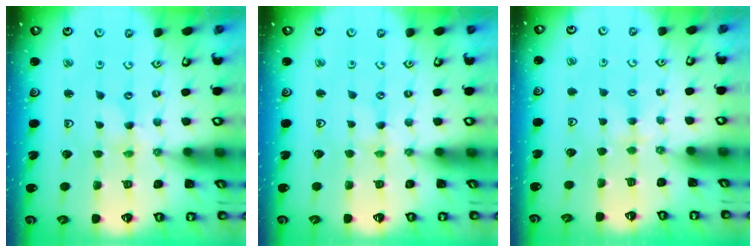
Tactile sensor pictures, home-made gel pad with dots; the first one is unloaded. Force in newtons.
{"total": 1.2, "press": 1.2, "slide": 0.3}
{"total": 2.3, "press": 2.3, "slide": 0.4}